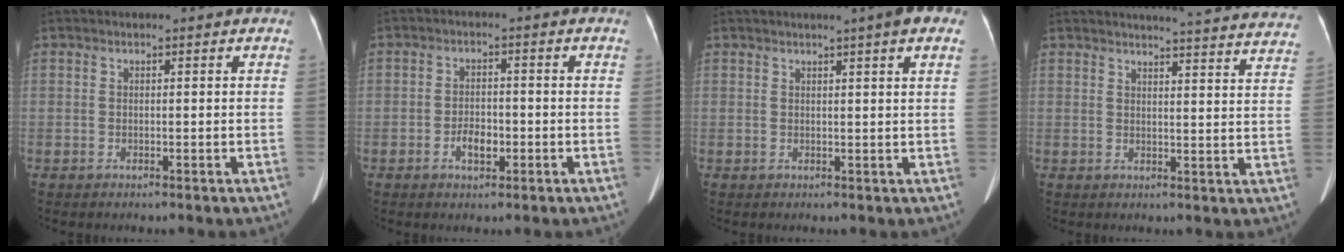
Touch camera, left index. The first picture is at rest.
{"total": 3.4, "force": [-1.4, 1.7, 2.5], "torque": [-0.046, 0.004, -0.022]}
{"total": 4.8, "force": [3.0, 0.0, 3.8], "torque": [-0.048, 0.012, 0.030]}
{"total": 21.5, "force": [20.8, 1.0, 5.5], "torque": [-0.060, -0.076, 0.222]}